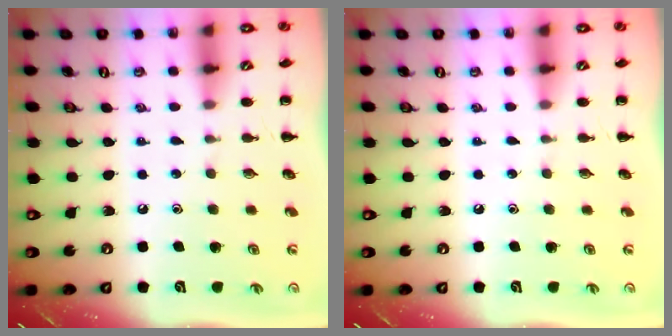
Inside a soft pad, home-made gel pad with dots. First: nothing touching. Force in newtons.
{"total": 0.0}